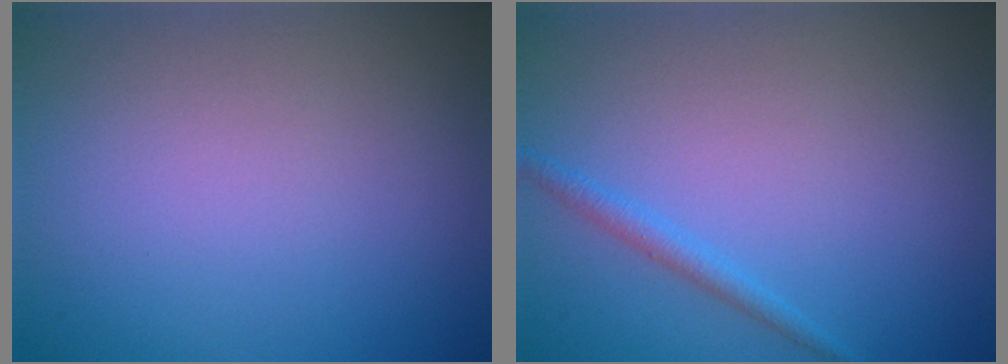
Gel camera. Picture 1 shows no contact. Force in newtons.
{"total": 1.3, "press": 1.3, "slide": 0.1}